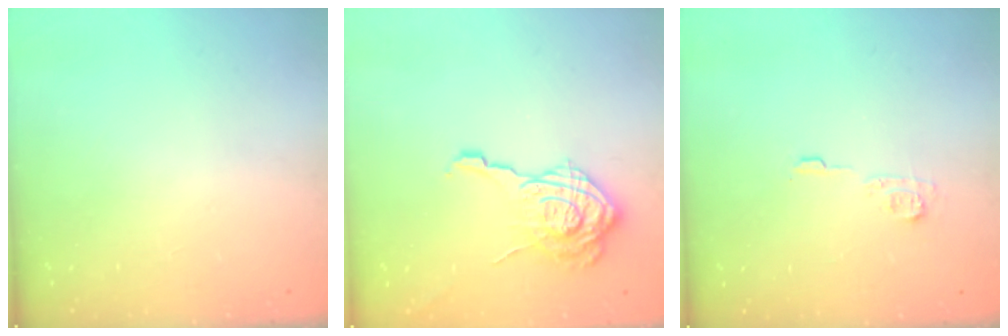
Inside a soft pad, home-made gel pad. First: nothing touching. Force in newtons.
{"total": 16.1, "press": 16.1, "slide": 0.5}
{"total": 6.2, "press": 6.2, "slide": 0.5}